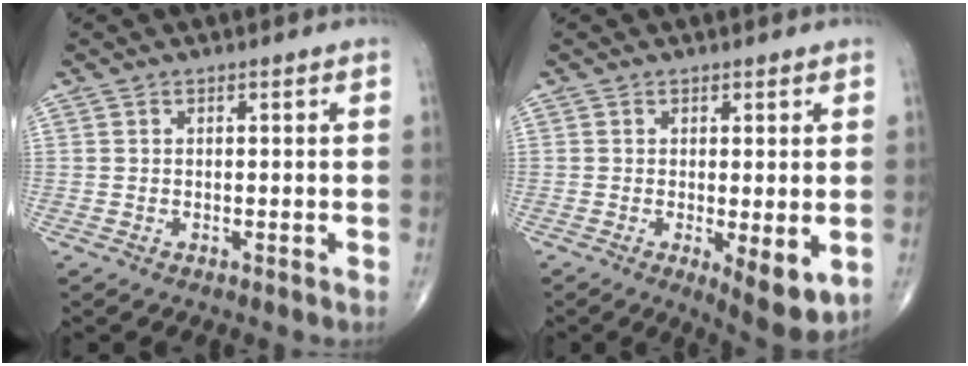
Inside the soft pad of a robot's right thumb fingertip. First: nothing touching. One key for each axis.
{"total": 7.2, "fx": -1.4, "fy": 2.2, "fz": 6.7, "tx": -0.096, "ty": -0.023, "tz": -0.017}